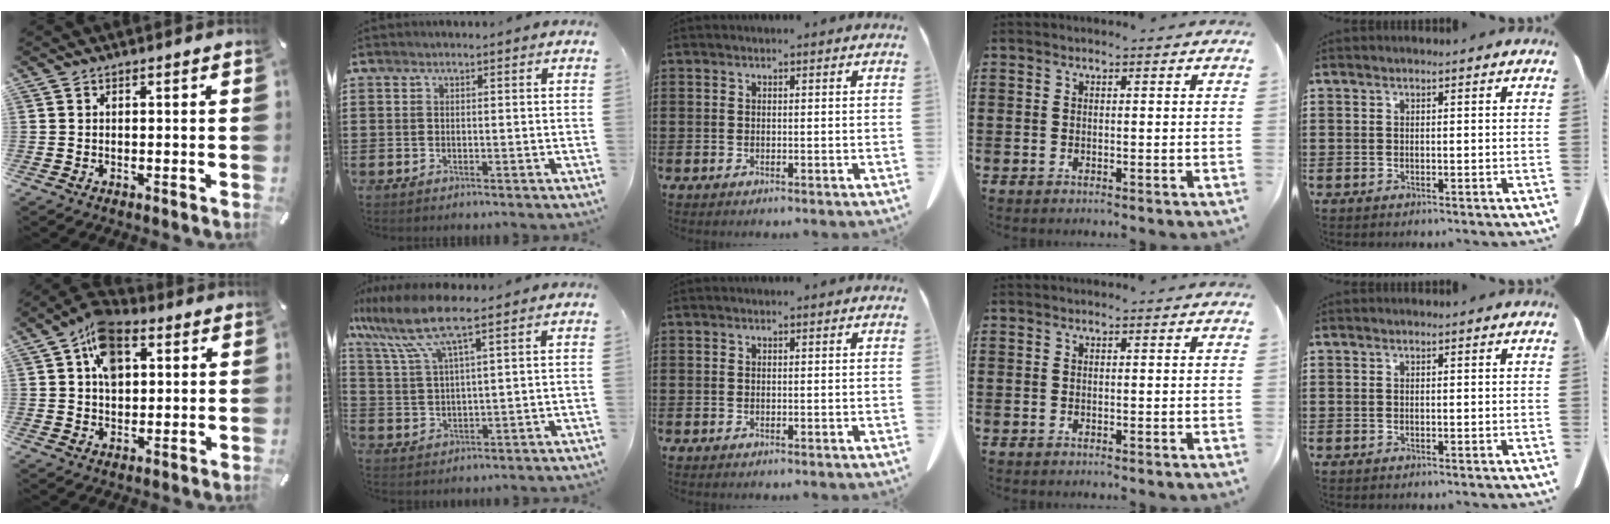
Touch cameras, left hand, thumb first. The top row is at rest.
{"thumb": {"total": 9.9, "force": [3.4, 6.9, 6.2], "torque": [-0.098, 0.002, 0.064]}, "index": {"total": 9.7, "force": [6.7, 1.3, 6.9], "torque": [-0.161, -0.019, 0.116]}}